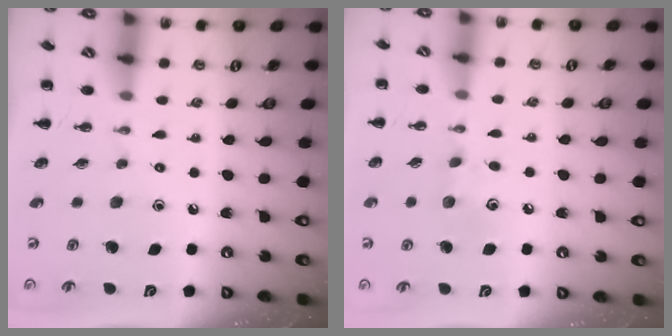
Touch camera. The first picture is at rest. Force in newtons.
{"total": 7.4, "press": 7.1, "slide": 2.0}